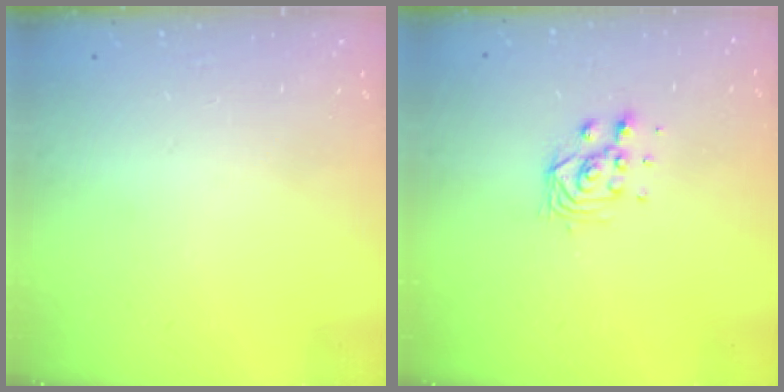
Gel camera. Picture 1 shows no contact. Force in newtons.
{"total": 3.9, "press": 3.8, "slide": 0.8}